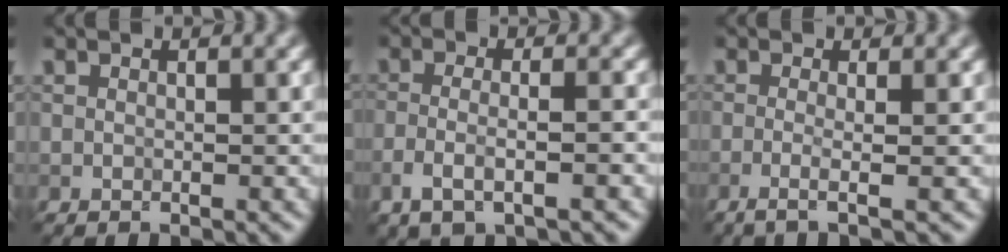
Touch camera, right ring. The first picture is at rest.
{"total": 3.6, "force": [-1.6, 1.1, 3.0], "torque": [-0.060, -0.003, -0.034]}
{"total": 2.9, "force": [-0.6, 1.0, 2.6], "torque": [-0.031, -0.004, -0.028]}